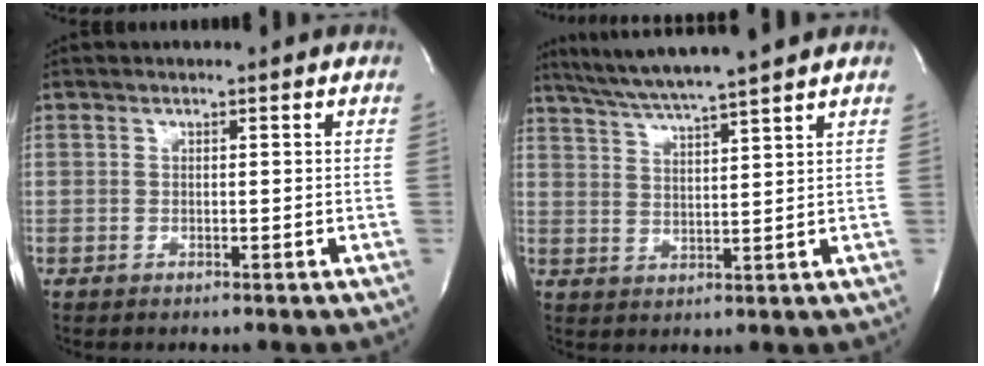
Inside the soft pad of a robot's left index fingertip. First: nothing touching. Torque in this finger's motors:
{"motor_torque": [0.70, -0.55, 0.12, 0.09]}